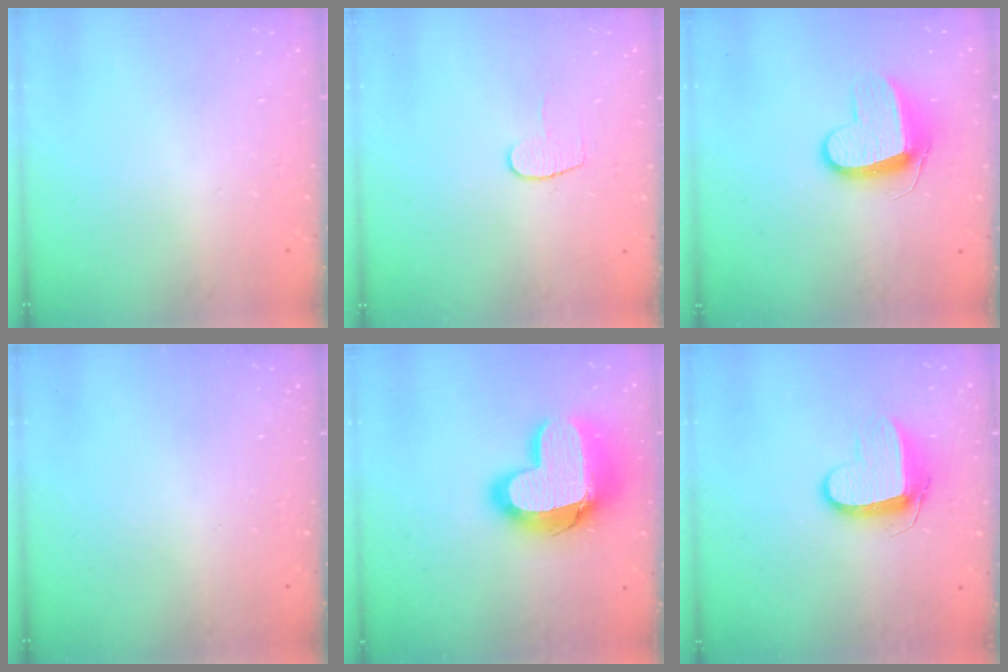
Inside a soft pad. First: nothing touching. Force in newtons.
{"total": 5.0, "press": 5.0, "slide": 0.5}
{"total": 9.4, "press": 9.4, "slide": 0.2}
{"total": 0.0}
{"total": 18.9, "press": 18.9, "slide": 1.2}
{"total": 9.5, "press": 9.5, "slide": 0.2}